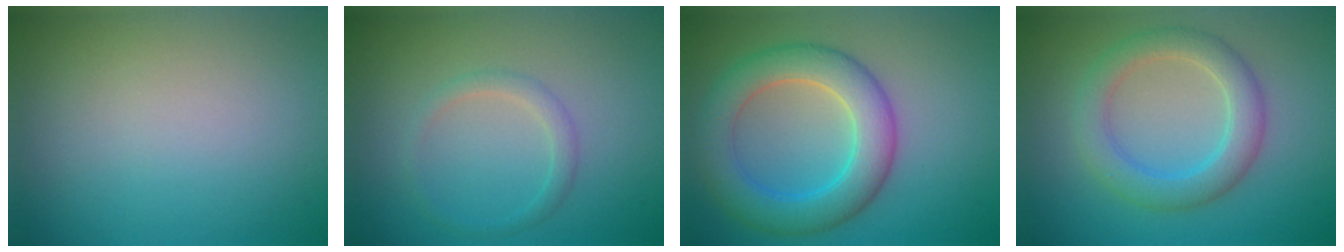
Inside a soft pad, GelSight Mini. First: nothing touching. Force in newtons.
{"total": 1.6, "press": 1.6, "slide": 0.1}
{"total": 6.5, "press": 6.5, "slide": 0.4}
{"total": 4.3, "press": 4.3, "slide": 0.3}